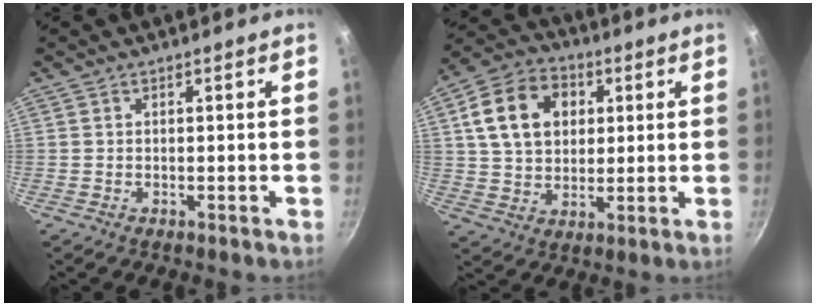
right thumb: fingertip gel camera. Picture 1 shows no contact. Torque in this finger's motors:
{"motor_torque": [-0.34, 0.68, 0.31, 0.13, 0.09]}